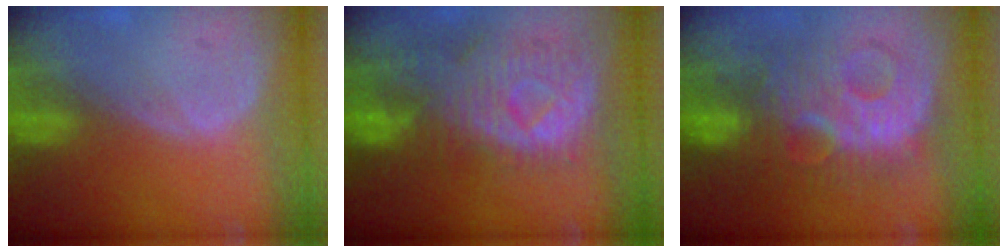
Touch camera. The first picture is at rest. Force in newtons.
{"total": 11.1, "press": 9.7, "slide": 5.5}
{"total": 10.3, "press": 10.3, "slide": 0.2}